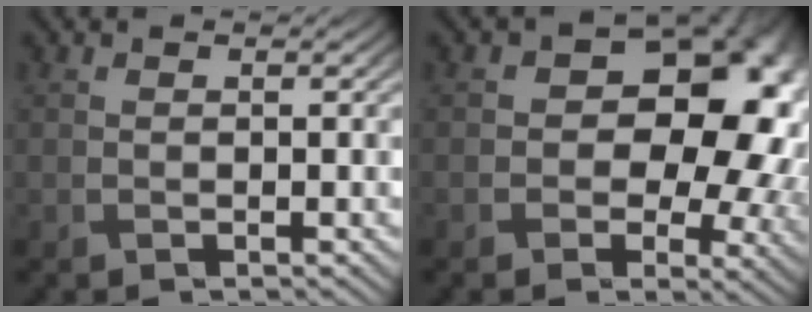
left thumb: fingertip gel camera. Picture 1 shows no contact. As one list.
[{"total": 15.5, "force": [1.3, 10.7, 11.1], "torque": [-0.106, -0.007, 0.013]}]